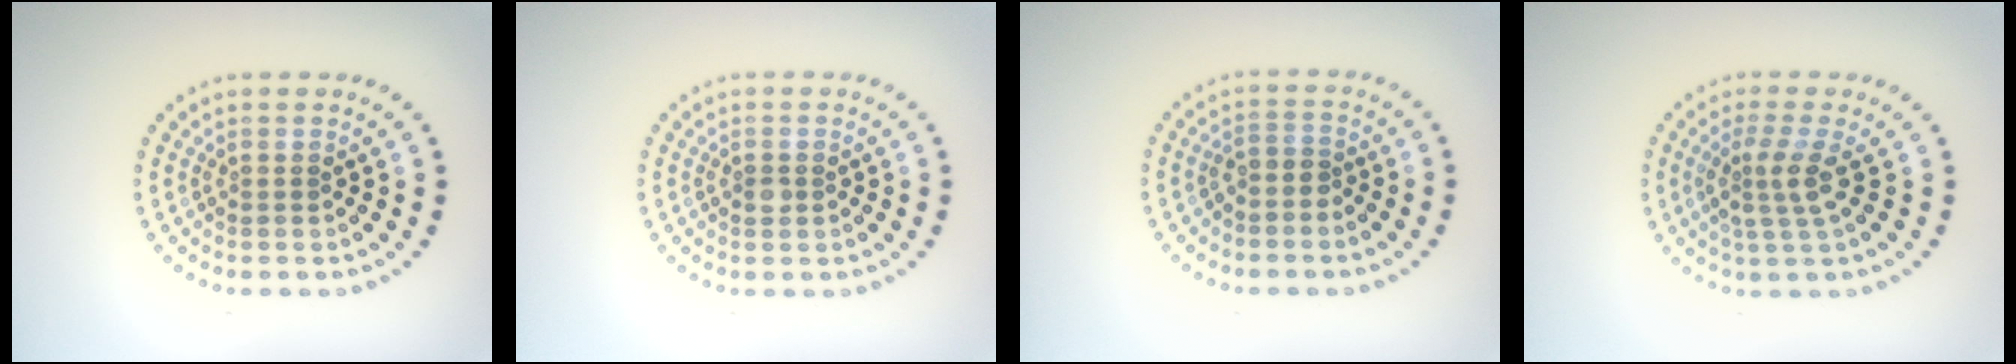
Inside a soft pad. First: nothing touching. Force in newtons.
{"total": 0.9, "press": 0.9, "slide": 0.0}
{"total": 1.3, "press": 0.9, "slide": 0.9}
{"total": 2.8, "press": 2.1, "slide": 1.8}